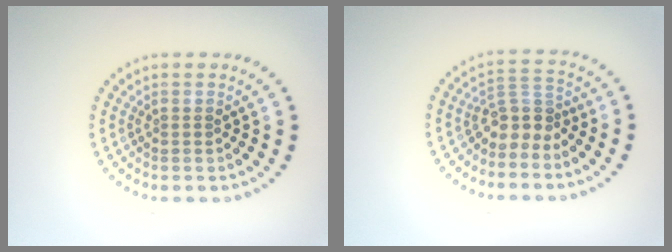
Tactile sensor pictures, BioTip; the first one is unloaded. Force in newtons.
{"total": 2.8, "press": 2.0, "slide": 1.9}